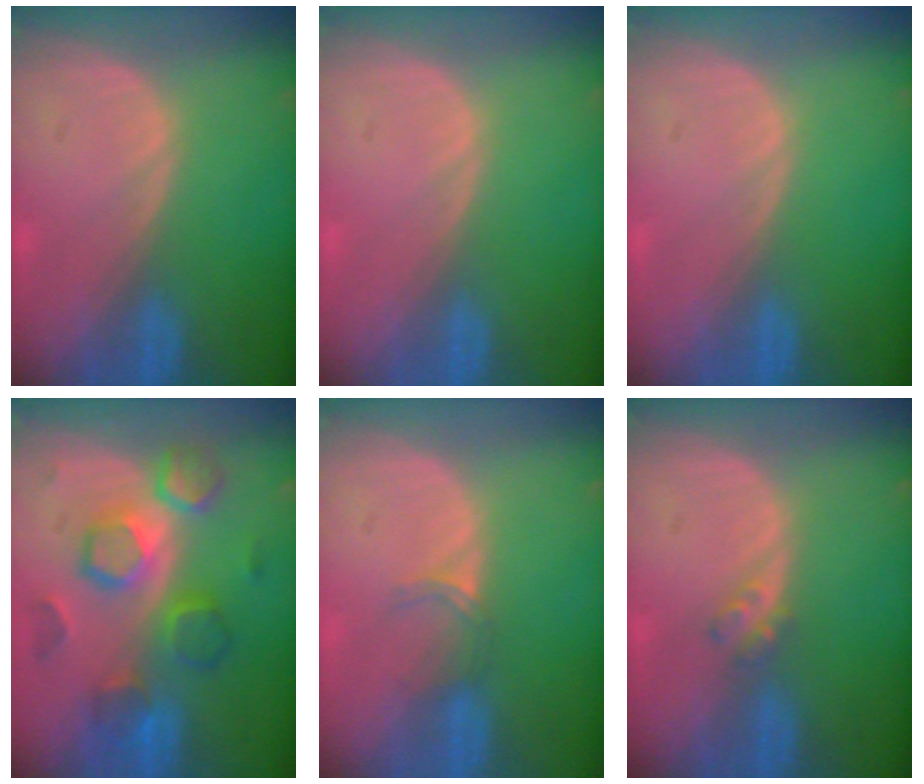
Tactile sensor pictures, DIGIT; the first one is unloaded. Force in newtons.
{"total": 0.0}
{"total": 0.0}
{"total": 9.2, "press": 9.2, "slide": 0.3}
{"total": 2.2, "press": 1.7, "slide": 1.3}
{"total": 2.1, "press": 1.8, "slide": 1.0}